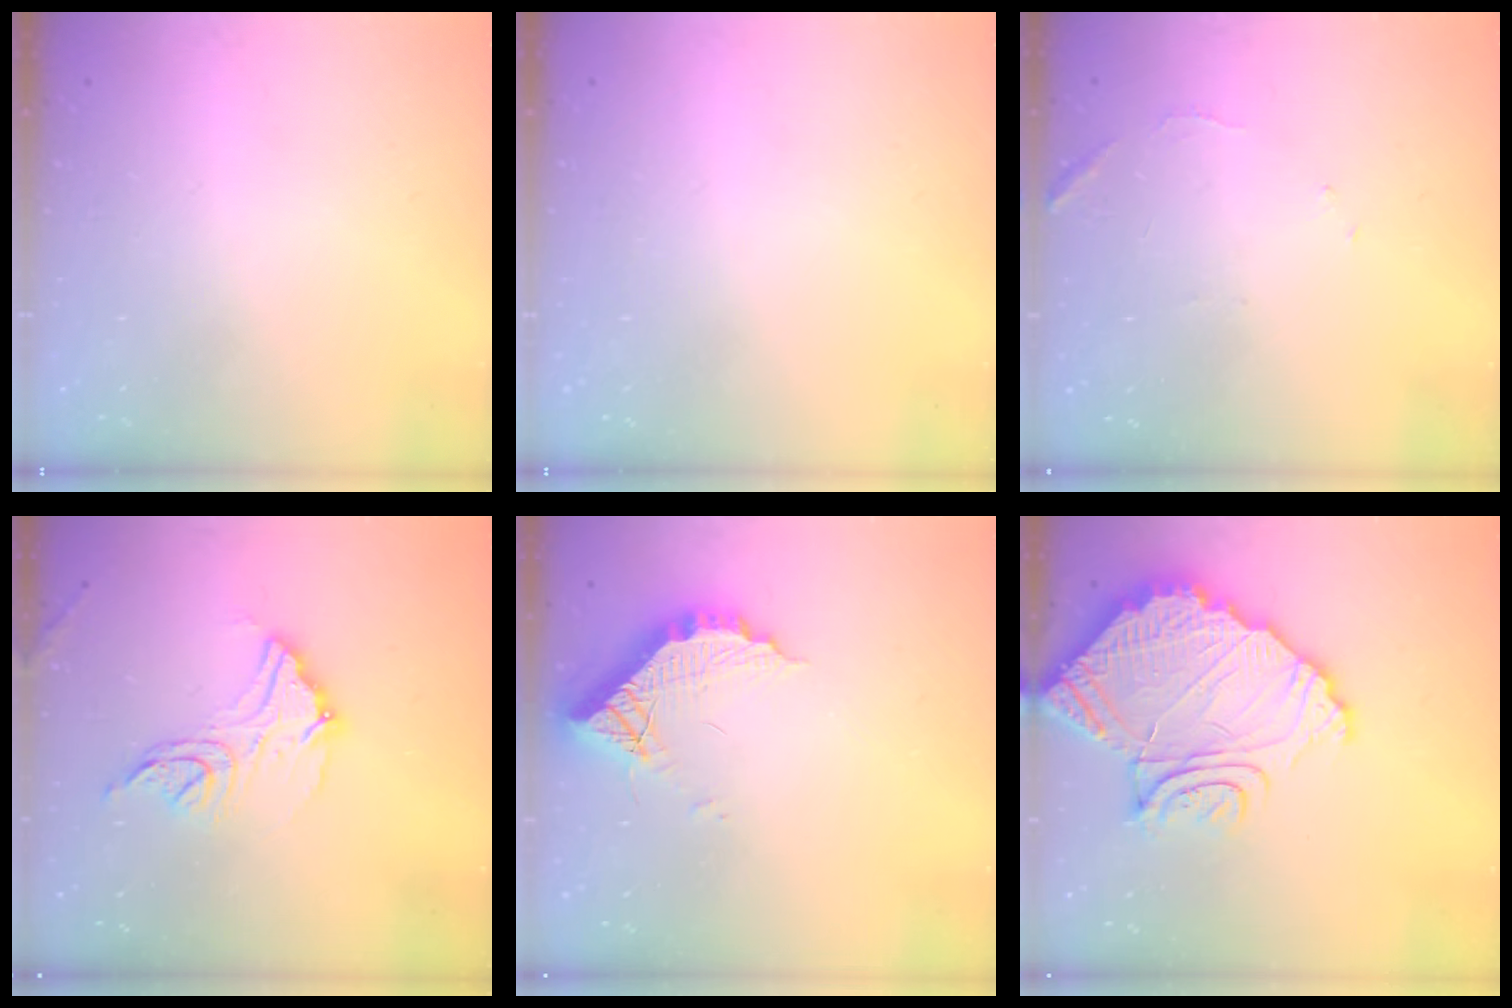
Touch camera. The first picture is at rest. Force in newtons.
{"total": 0.0}
{"total": 6.5, "press": 6.5, "slide": 0.3}
{"total": 12.8, "press": 12.8, "slide": 0.7}
{"total": 10.4, "press": 10.4, "slide": 0.7}
{"total": 17.8, "press": 17.8, "slide": 1.3}